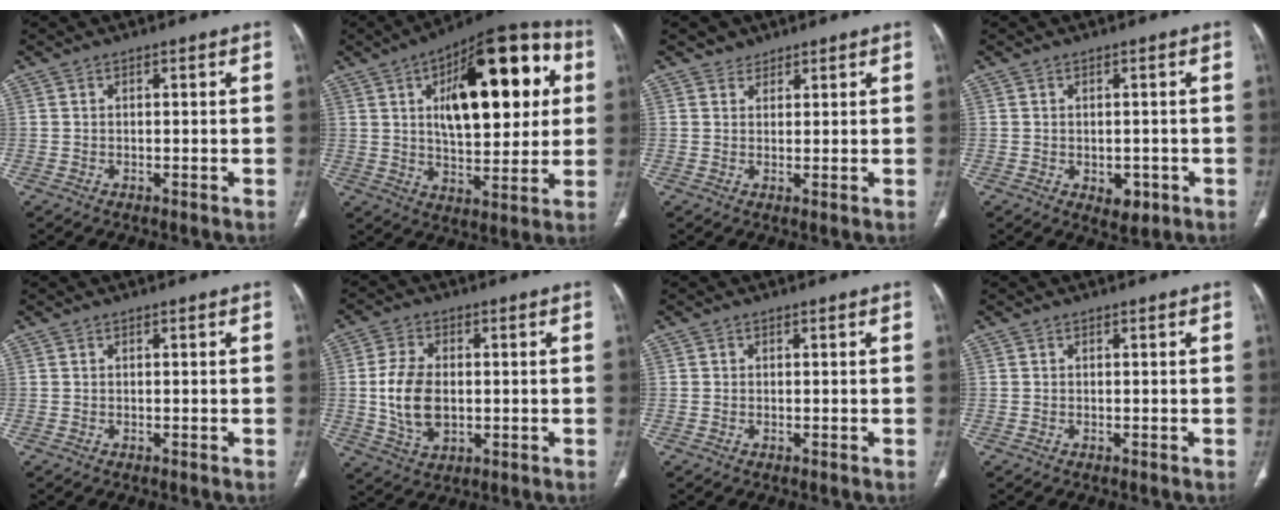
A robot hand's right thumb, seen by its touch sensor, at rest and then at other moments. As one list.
[{"total": 25.4, "force": [6.5, 11.5, 21.6], "torque": [-0.277, 0.006, 0.093]}, {"total": 2.2, "force": [1.6, 1.4, -0.1], "torque": [0.016, -0.009, 0.018]}, {"total": 3.5, "force": [-1.1, 2.4, 2.3], "torque": [-0.015, 0.000, -0.004]}, {"total": 0.0}, {"total": 9.9, "force": [-0.2, 6.3, 7.6], "torque": [-0.144, 0.000, 0.002]}, {"total": 0.0}, {"total": 0.0}]